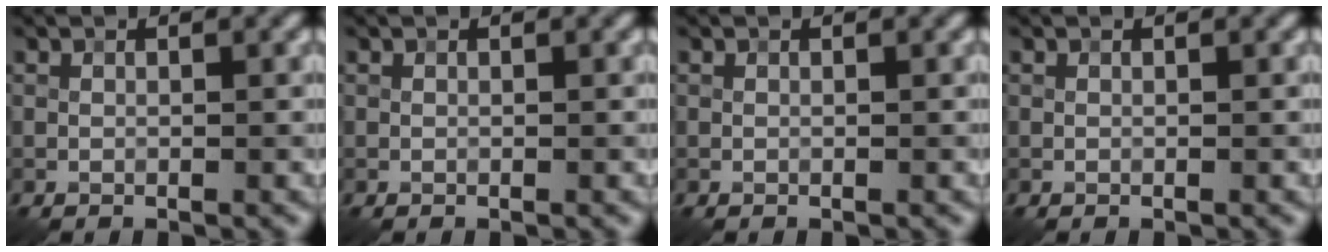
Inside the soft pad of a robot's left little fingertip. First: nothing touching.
{"total": 0.0}
{"total": 0.0}
{"total": 0.0}